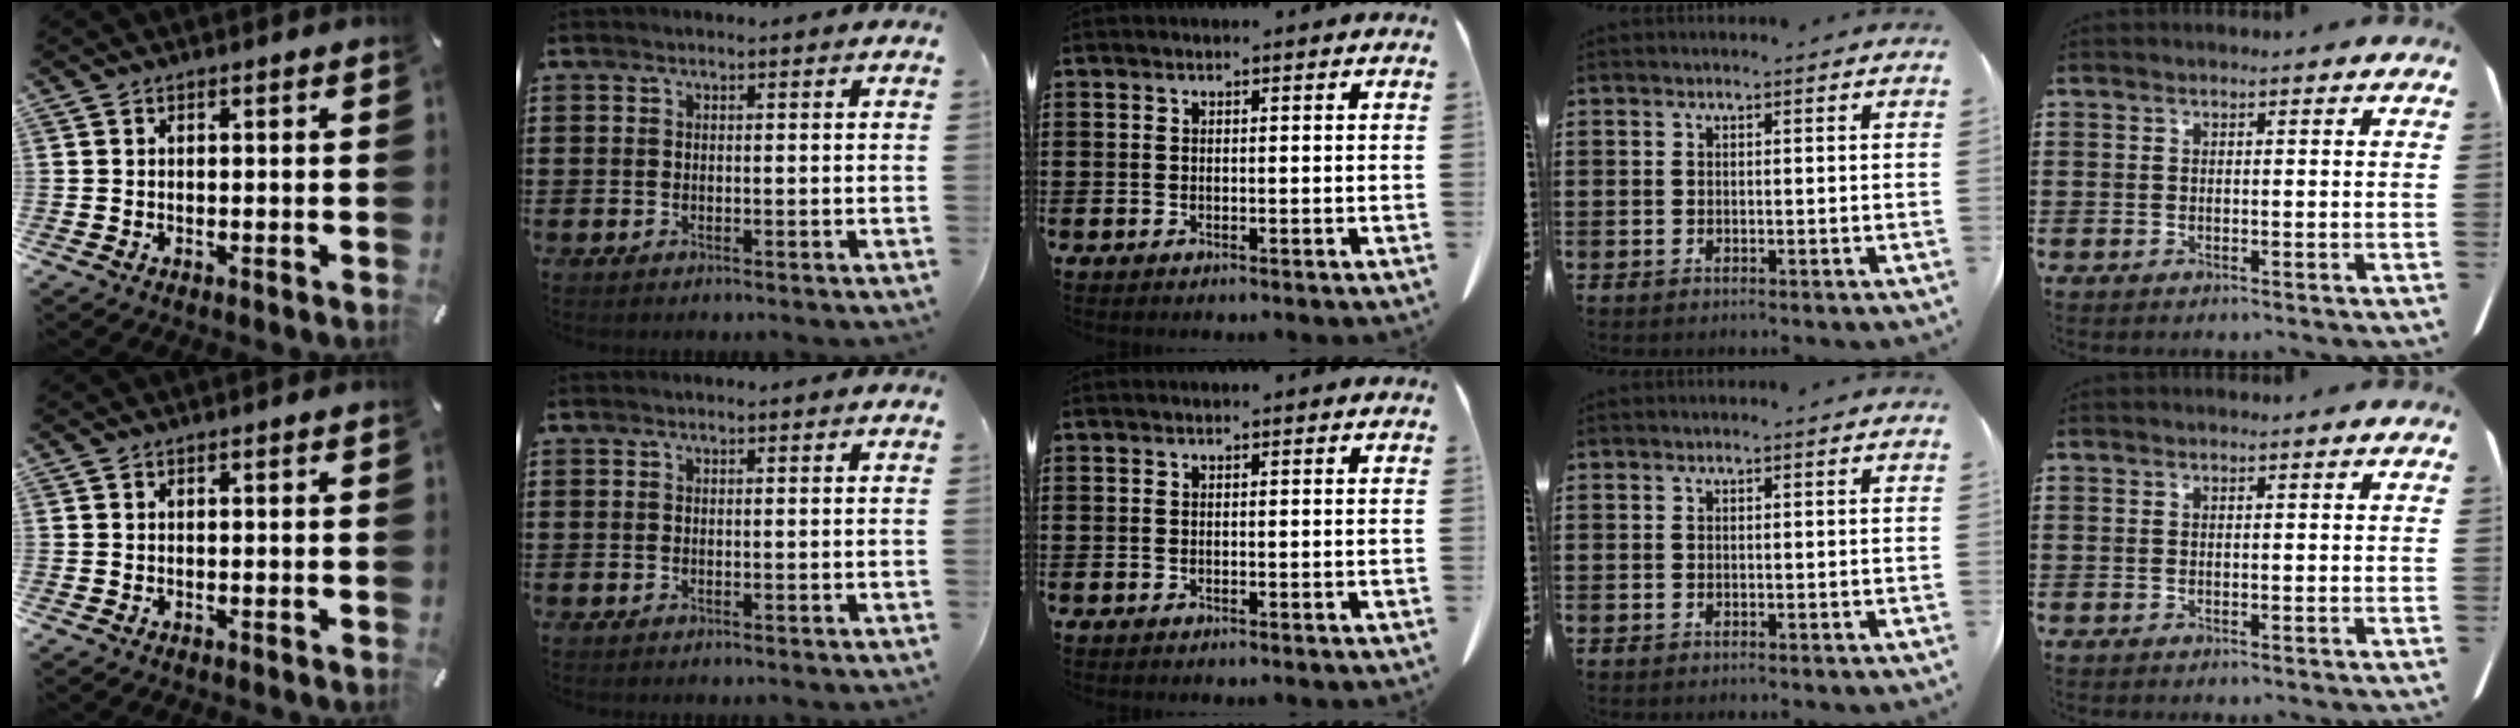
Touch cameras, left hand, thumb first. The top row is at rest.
{}